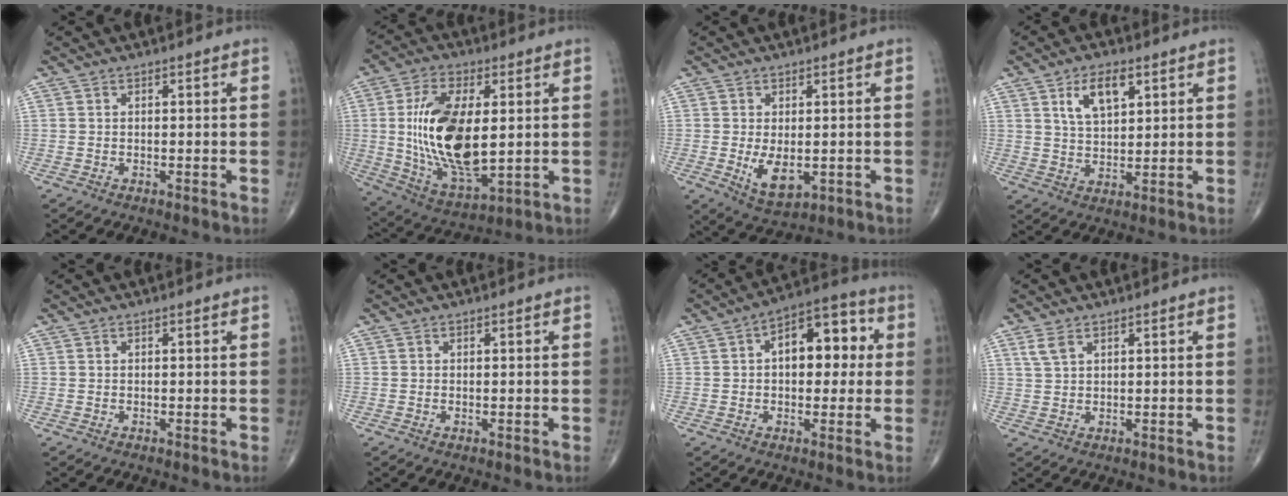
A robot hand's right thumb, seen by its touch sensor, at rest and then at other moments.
{"total": 20.1, "force": [1.5, 9.6, 17.5], "torque": [-0.325, -0.019, 0.038]}
{"total": 6.3, "force": [-0.8, 3.4, 5.3], "torque": [-0.083, -0.017, -0.001]}
{"total": 7.9, "force": [3.6, 3.9, 5.8], "torque": [-0.087, -0.015, 0.066]}
{"total": 0.0}
{"total": 0.0}
{"total": 12.7, "force": [2.1, 7.2, 10.2], "torque": [-0.109, 0.028, 0.021]}
{"total": 2.6, "force": [1.6, 1.3, 1.6], "torque": [-0.038, 0.003, 0.041]}